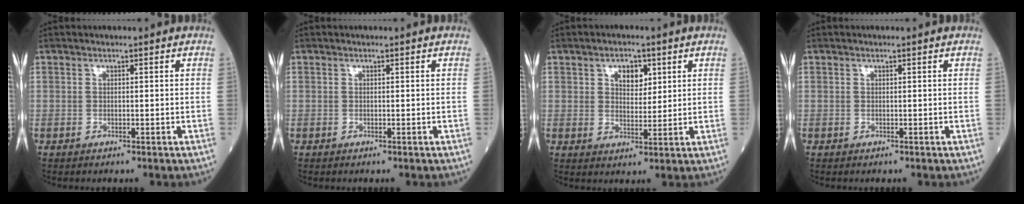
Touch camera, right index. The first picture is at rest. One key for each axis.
{"total": 0.0}
{"total": 4.3, "fx": 2.0, "fy": 2.5, "fz": 2.9, "tx": -0.044, "ty": 0.005, "tz": 0.034}
{"total": 0.0}